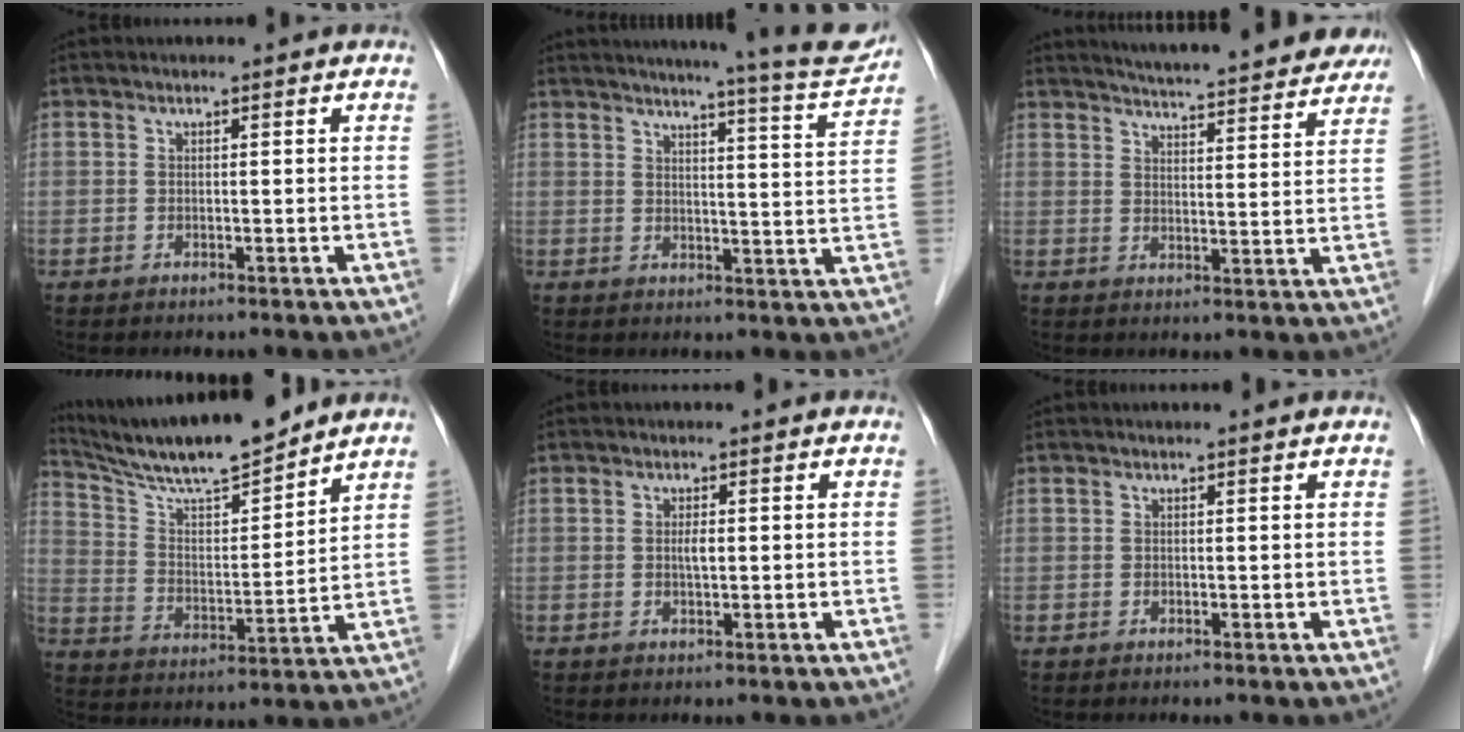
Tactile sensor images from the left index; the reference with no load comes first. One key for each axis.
{"total": 13.0, "fx": 12.1, "fy": -0.9, "fz": 4.6, "tx": -0.067, "ty": -0.044, "tz": 0.137}
{"total": 21.3, "fx": 19.7, "fy": 2.7, "fz": 7.8, "tx": -0.107, "ty": -0.018, "tz": 0.241}
{"total": 15.0, "fx": 13.6, "fy": 0.9, "fz": 6.2, "tx": -0.121, "ty": 0.003, "tz": 0.242}
{"total": 1.3, "fx": 0.1, "fy": 0.3, "fz": 1.3, "tx": -0.025, "ty": 0.001, "tz": 0.002}
{"total": 0.8, "fx": 0.8, "fy": 0.0, "fz": 0.2, "tx": -0.010, "ty": 0.002, "tz": 0.009}